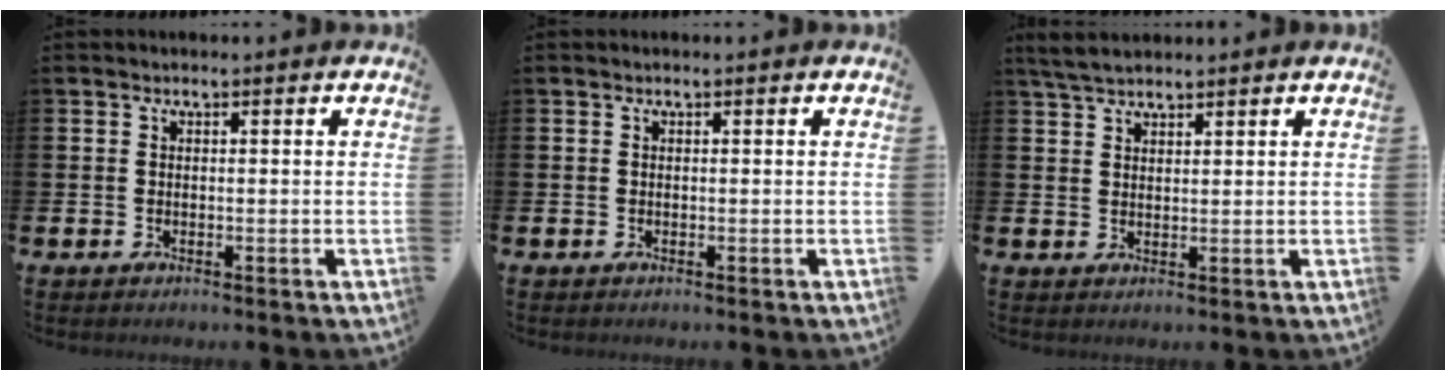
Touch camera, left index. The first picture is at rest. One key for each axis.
{"total": 0.0}
{"total": 3.7, "fx": 3.4, "fy": 0.9, "fz": 1.2, "tx": -0.030, "ty": -0.006, "tz": 0.064}